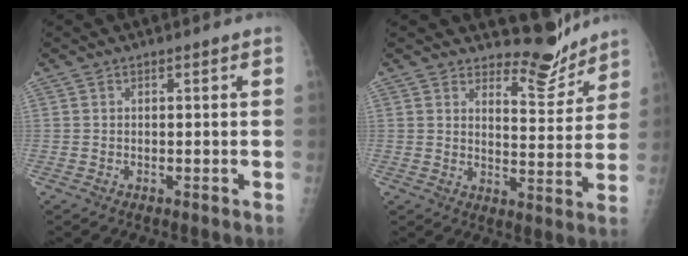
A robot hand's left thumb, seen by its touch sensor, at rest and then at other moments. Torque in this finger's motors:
{"motor_torque": [-0.06, -0.09, -0.28, -0.31, 0.02]}